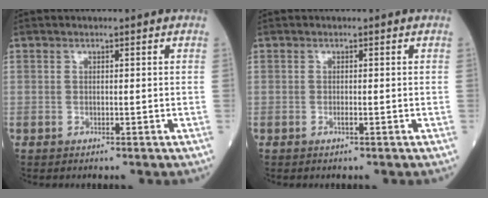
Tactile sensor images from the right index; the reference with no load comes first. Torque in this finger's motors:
{"motor_torque": [0.22, -0.12, 0.09, 0.03]}